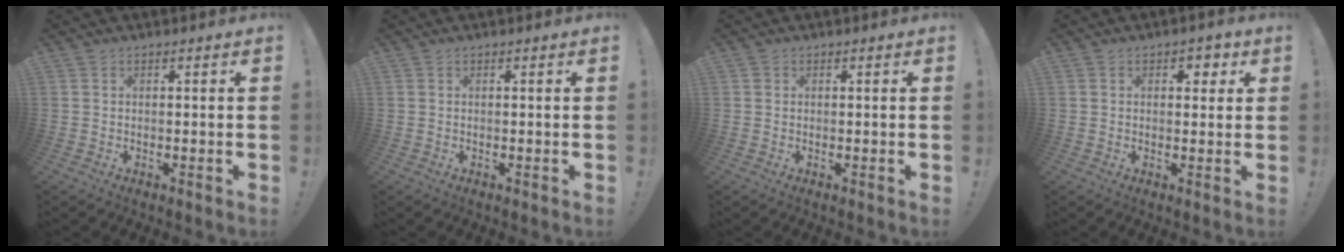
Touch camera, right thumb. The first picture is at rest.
{"total": 0.0}
{"total": 0.6, "force": [0.3, 0.5, 0.0], "torque": [-0.004, 0.004, 0.006]}
{"total": 2.8, "force": [0.9, 2.2, 1.4], "torque": [-0.009, 0.000, 0.008]}